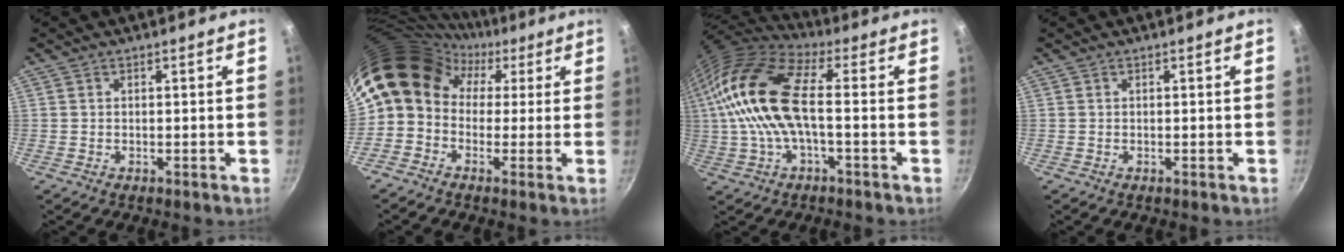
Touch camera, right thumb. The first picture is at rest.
{"total": 14.8, "force": [2.3, 12.3, 7.9], "torque": [-0.121, 0.049, 0.013]}
{"total": 17.4, "force": [0.5, 7.5, 15.7], "torque": [-0.313, 0.020, -0.002]}
{"total": 0.0}